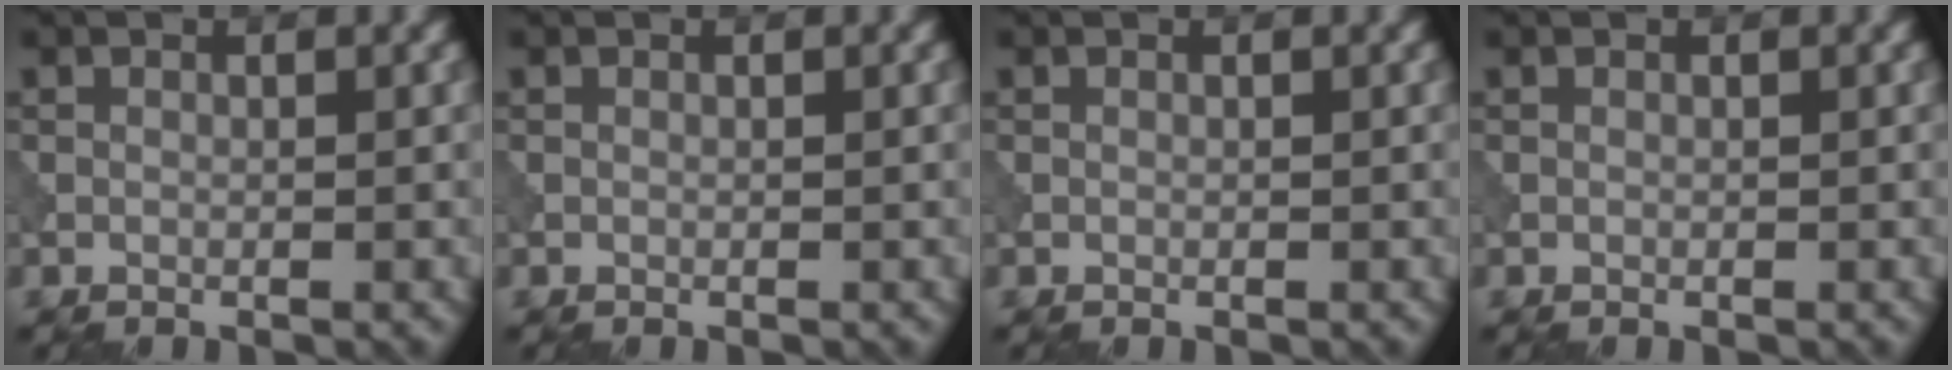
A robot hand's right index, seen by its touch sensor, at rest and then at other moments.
{"total": 0.0}
{"total": 0.0}
{"total": 0.0}